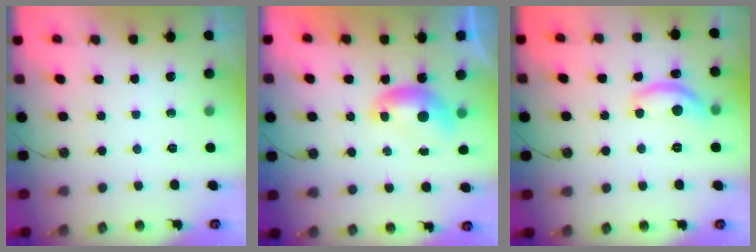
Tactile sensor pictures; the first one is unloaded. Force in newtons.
{"total": 0.0}
{"total": 7.9, "press": 7.9, "slide": 0.5}